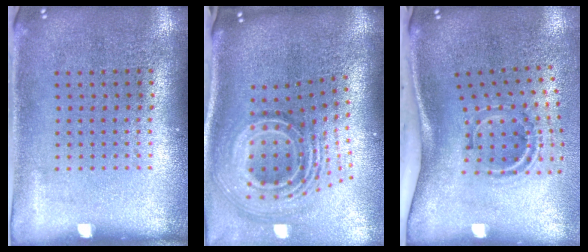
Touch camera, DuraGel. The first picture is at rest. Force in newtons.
{"total": 2.9, "press": 1.8, "slide": 2.3}
{"total": 2.1, "press": 1.2, "slide": 1.8}